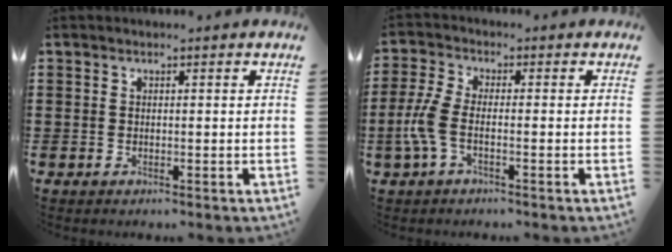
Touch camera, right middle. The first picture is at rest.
{"total": 5.2, "force": [-1.3, 2.4, 4.5], "torque": [-0.119, -0.006, -0.033]}